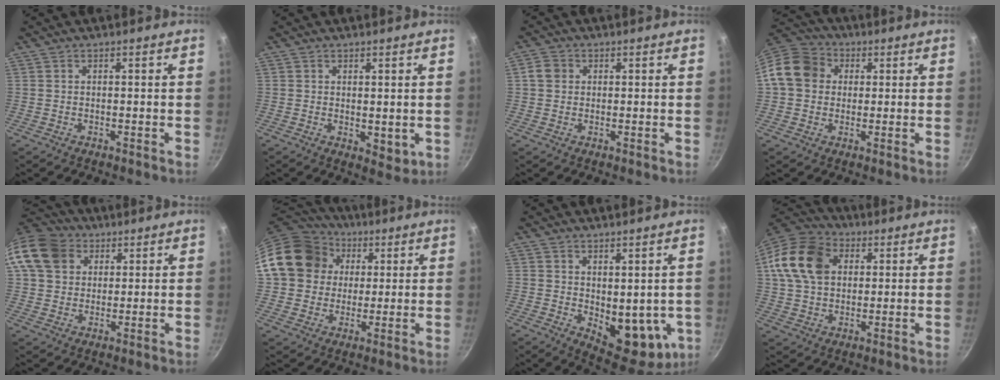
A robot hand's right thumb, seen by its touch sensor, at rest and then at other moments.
{"total": 3.6, "force": [0.6, 2.1, 2.8], "torque": [-0.037, -0.014, 0.011]}
{"total": 3.1, "force": [0.5, 2.7, 1.4], "torque": [-0.016, 0.007, 0.002]}
{"total": 11.1, "force": [1.7, 9.5, 5.4], "torque": [-0.073, 0.025, 0.011]}
{"total": 12.7, "force": [4.9, 10.0, 6.1], "torque": [-0.099, 0.009, 0.080]}
{"total": 16.9, "force": [3.8, 14.8, 7.3], "torque": [-0.114, 0.028, 0.063]}
{"total": 12.6, "force": [-0.1, 7.2, 10.4], "torque": [-0.102, -0.026, 0.019]}
{"total": 16.5, "force": [4.3, 12.1, 10.3], "torque": [-0.187, 0.017, 0.066]}